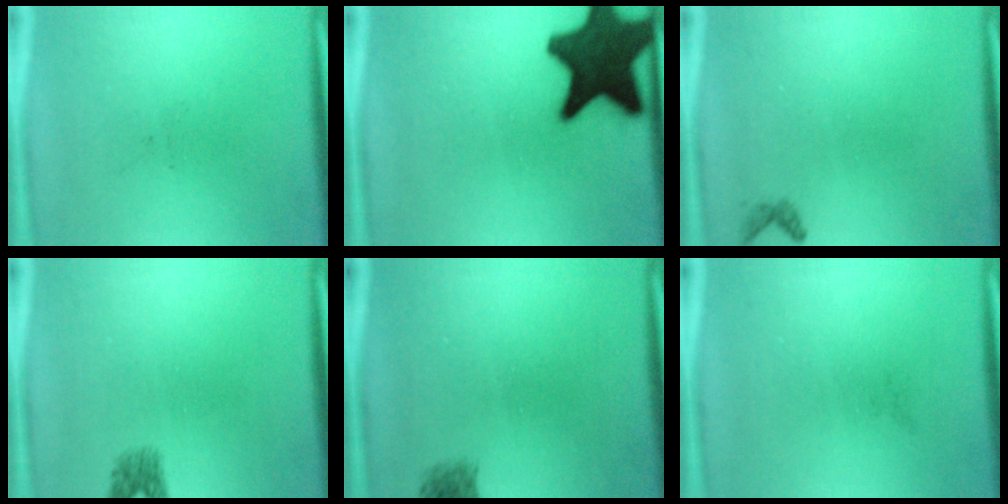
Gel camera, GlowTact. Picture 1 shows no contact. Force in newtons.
{"total": 17.7}
{"total": 0.7}
{"total": 1.8}
{"total": 1.9}
{"total": 0.0}